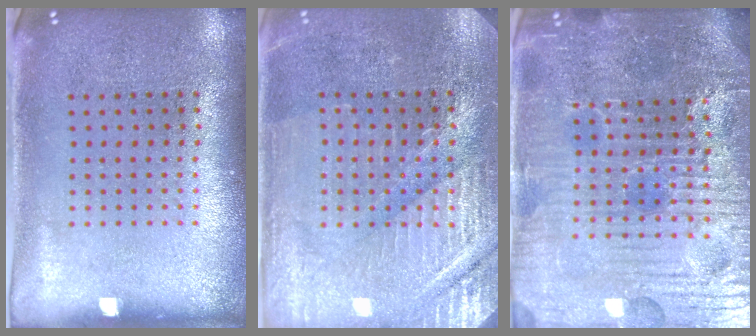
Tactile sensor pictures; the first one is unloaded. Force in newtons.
{"total": 3.6, "press": 3.5, "slide": 0.8}
{"total": 6.0, "press": 5.6, "slide": 2.2}